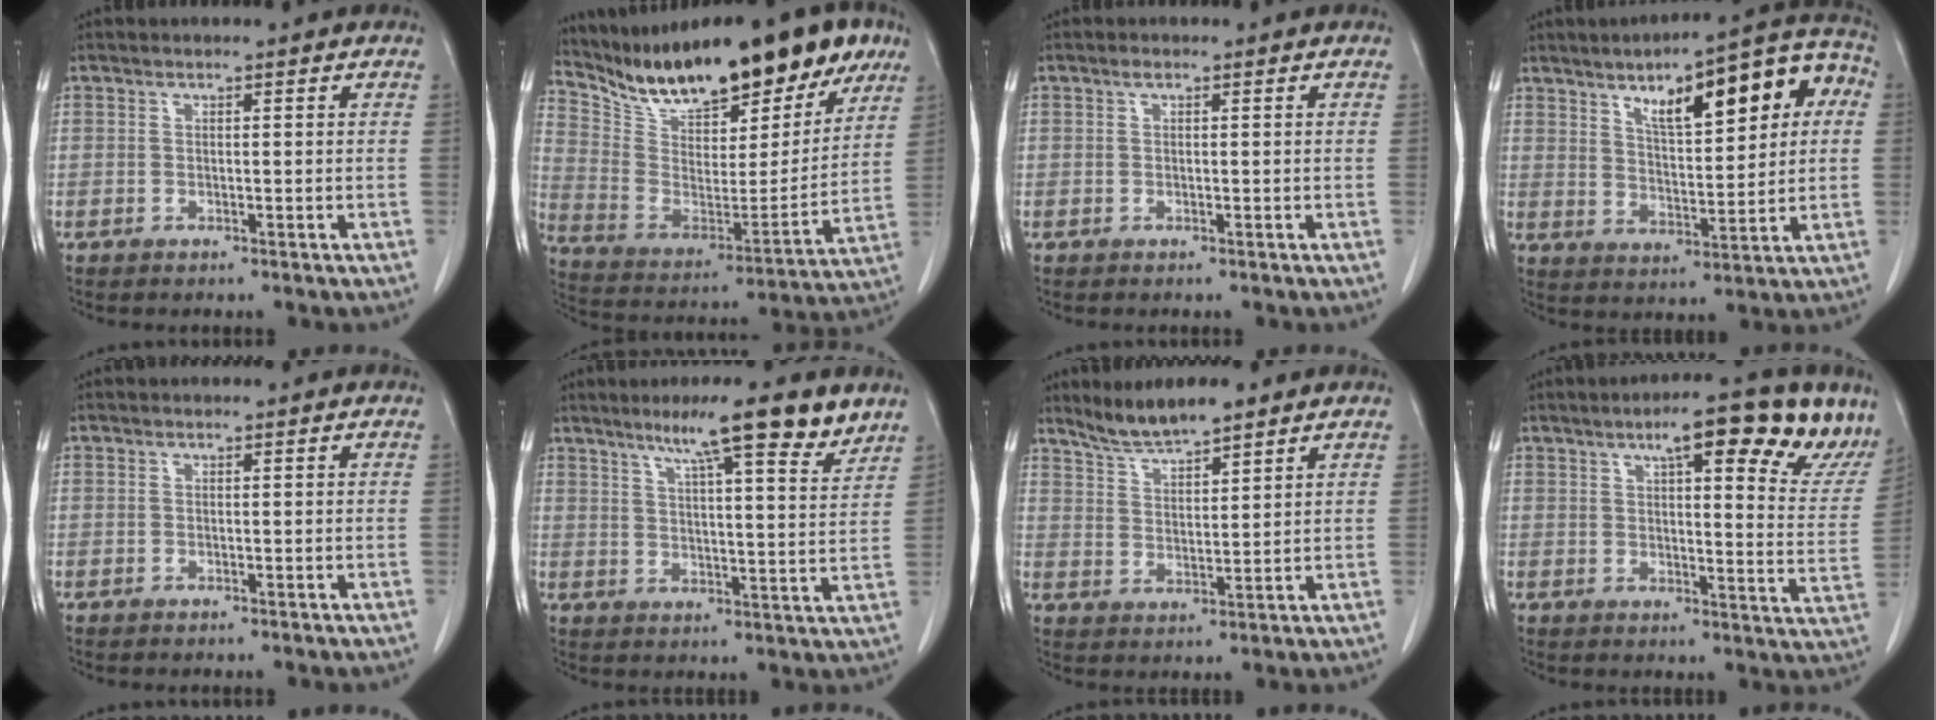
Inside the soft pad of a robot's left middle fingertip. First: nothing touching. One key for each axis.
{"total": 25.1, "fx": 19.7, "fy": 7.3, "fz": 13.7, "tx": -0.216, "ty": -0.007, "tz": 0.305}
{"total": 0.5, "fx": 0.3, "fy": 0.3, "fz": 0.3, "tx": -0.005, "ty": 0.004, "tz": 0.004}
{"total": 16.3, "fx": 6.0, "fy": 5.0, "fz": 14.3, "tx": -0.189, "ty": 0.036, "tz": 0.086}
{"total": 0.0}
{"total": 12.7, "fx": 9.4, "fy": 0.9, "fz": 8.4, "tx": -0.122, "ty": 0.003, "tz": 0.131}
{"total": 7.0, "fx": 6.0, "fy": 0.9, "fz": 3.4, "tx": -0.071, "ty": 0.006, "tz": 0.117}
{"total": 17.8, "fx": 12.4, "fy": 3.4, "fz": 12.3, "tx": -0.155, "ty": -0.003, "tz": 0.144}